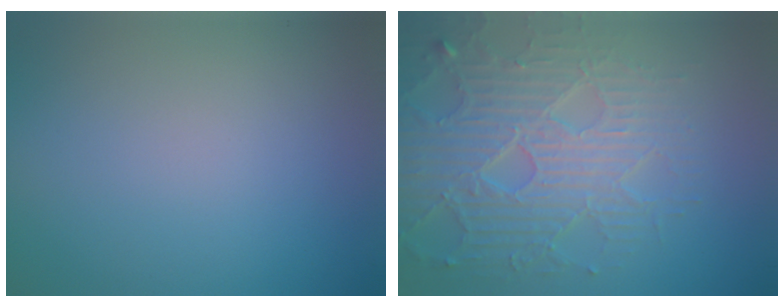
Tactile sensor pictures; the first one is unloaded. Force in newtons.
{"total": 6.9, "press": 5.5, "slide": 4.0}